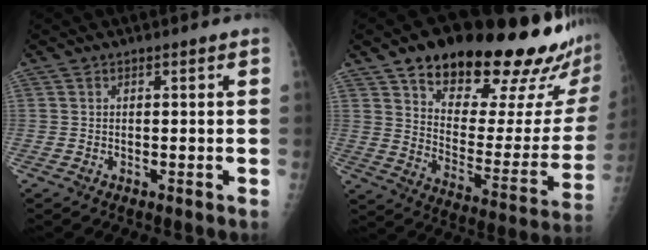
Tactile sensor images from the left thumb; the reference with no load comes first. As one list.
[{"total": 29.1, "force": [20.5, 9.6, 18.3], "torque": [-0.226, -0.080, 0.291]}]